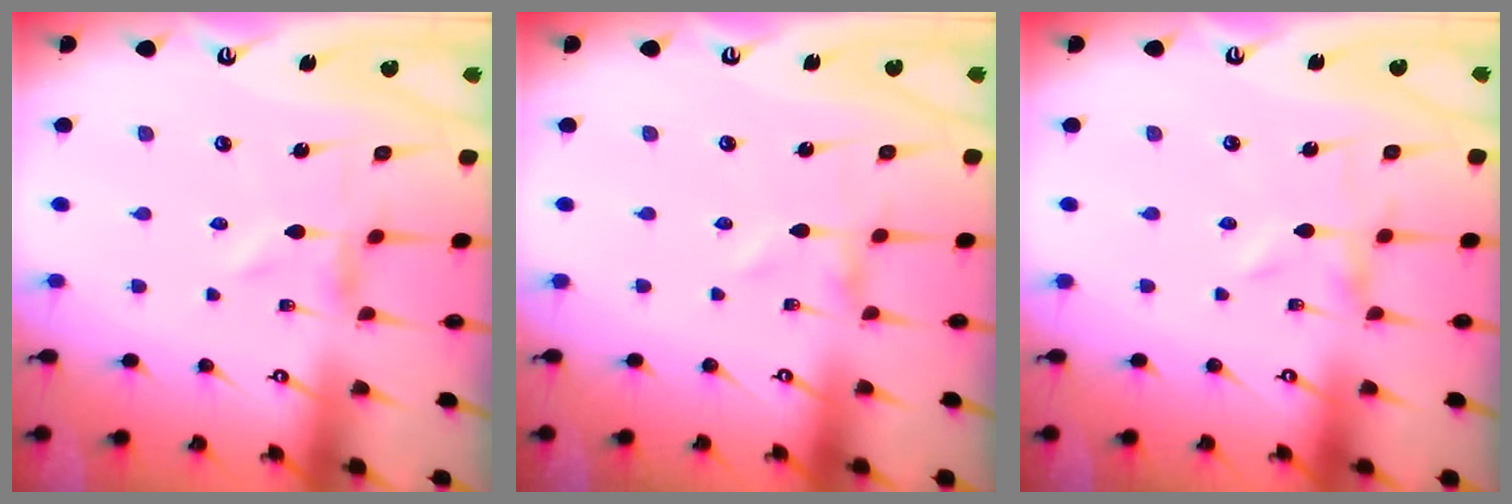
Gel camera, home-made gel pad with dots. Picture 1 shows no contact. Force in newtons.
{"total": 0.0}
{"total": 0.0}